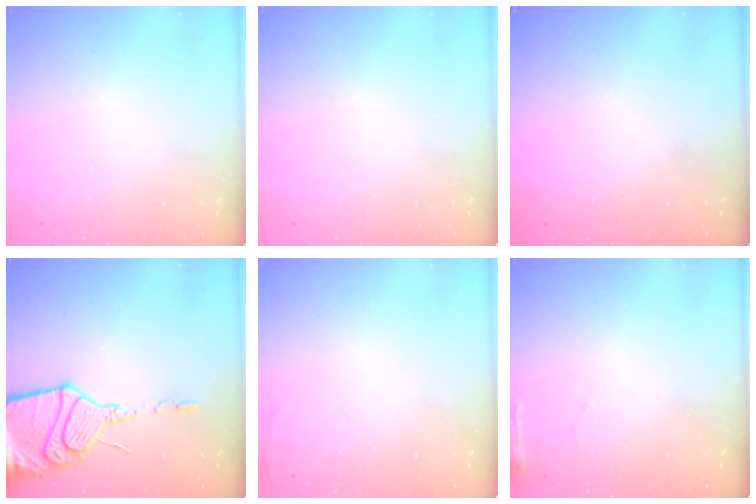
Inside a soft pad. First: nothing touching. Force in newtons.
{"total": 0.0}
{"total": 0.0}
{"total": 19.2, "press": 19.1, "slide": 1.6}
{"total": 2.7, "press": 2.6, "slide": 1.0}
{"total": 5.2, "press": 5.0, "slide": 1.3}